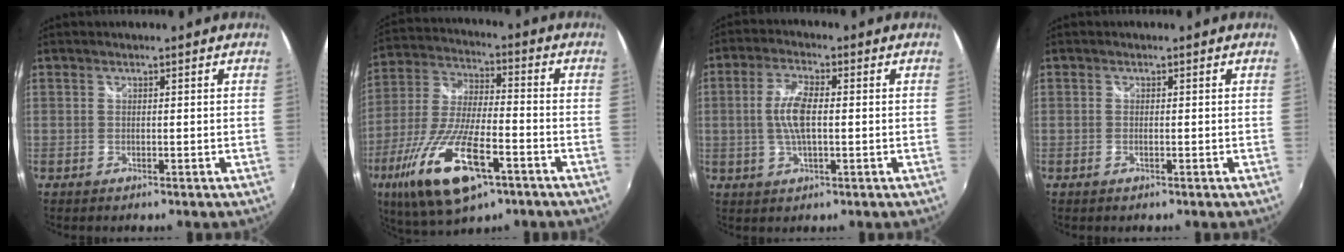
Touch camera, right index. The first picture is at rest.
{"total": 20.3, "force": [-10.1, 6.9, 16.2], "torque": [-0.339, -0.048, -0.185]}
{"total": 6.9, "force": [-0.1, 2.5, 6.4], "torque": [-0.130, 0.004, 0.000]}
{"total": 0.7, "force": [-0.2, 0.1, 0.6], "torque": [-0.013, 0.000, -0.005]}